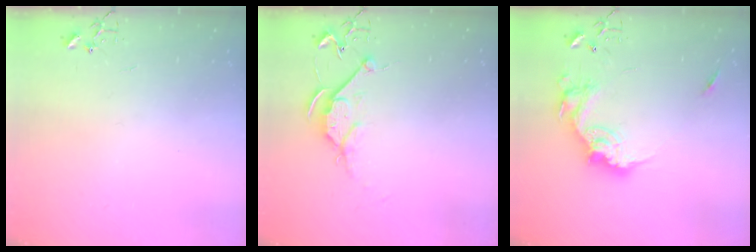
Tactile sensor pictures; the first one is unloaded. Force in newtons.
{"total": 7.9, "press": 7.8, "slide": 0.9}
{"total": 17.5, "press": 17.4, "slide": 1.9}